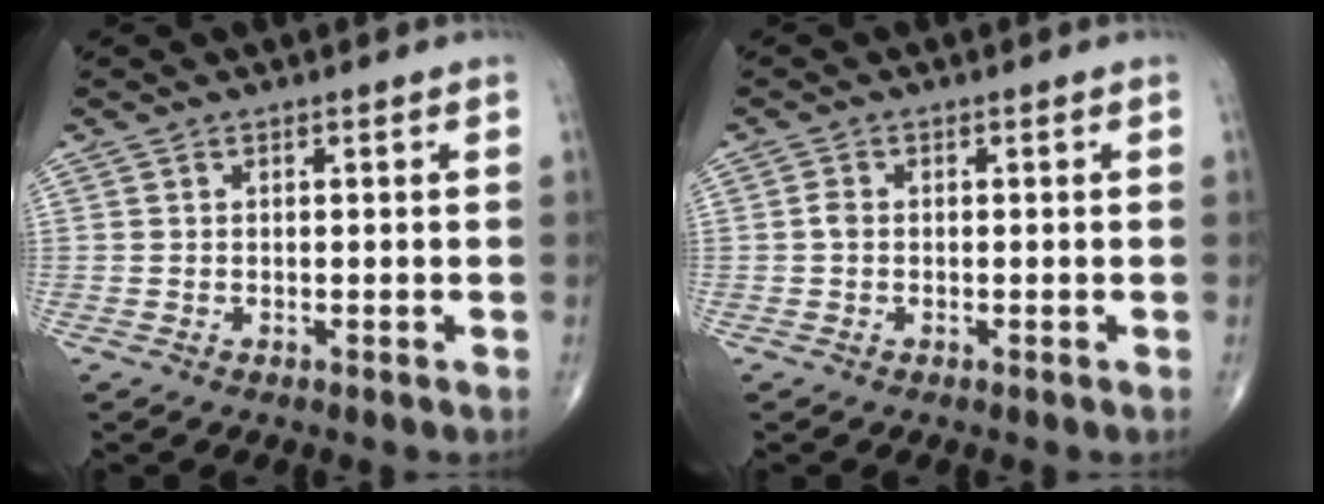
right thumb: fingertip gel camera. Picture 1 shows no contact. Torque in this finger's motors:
{"motor_torque": [-0.15, 0.03, 0.19, -0.02, 0.01]}